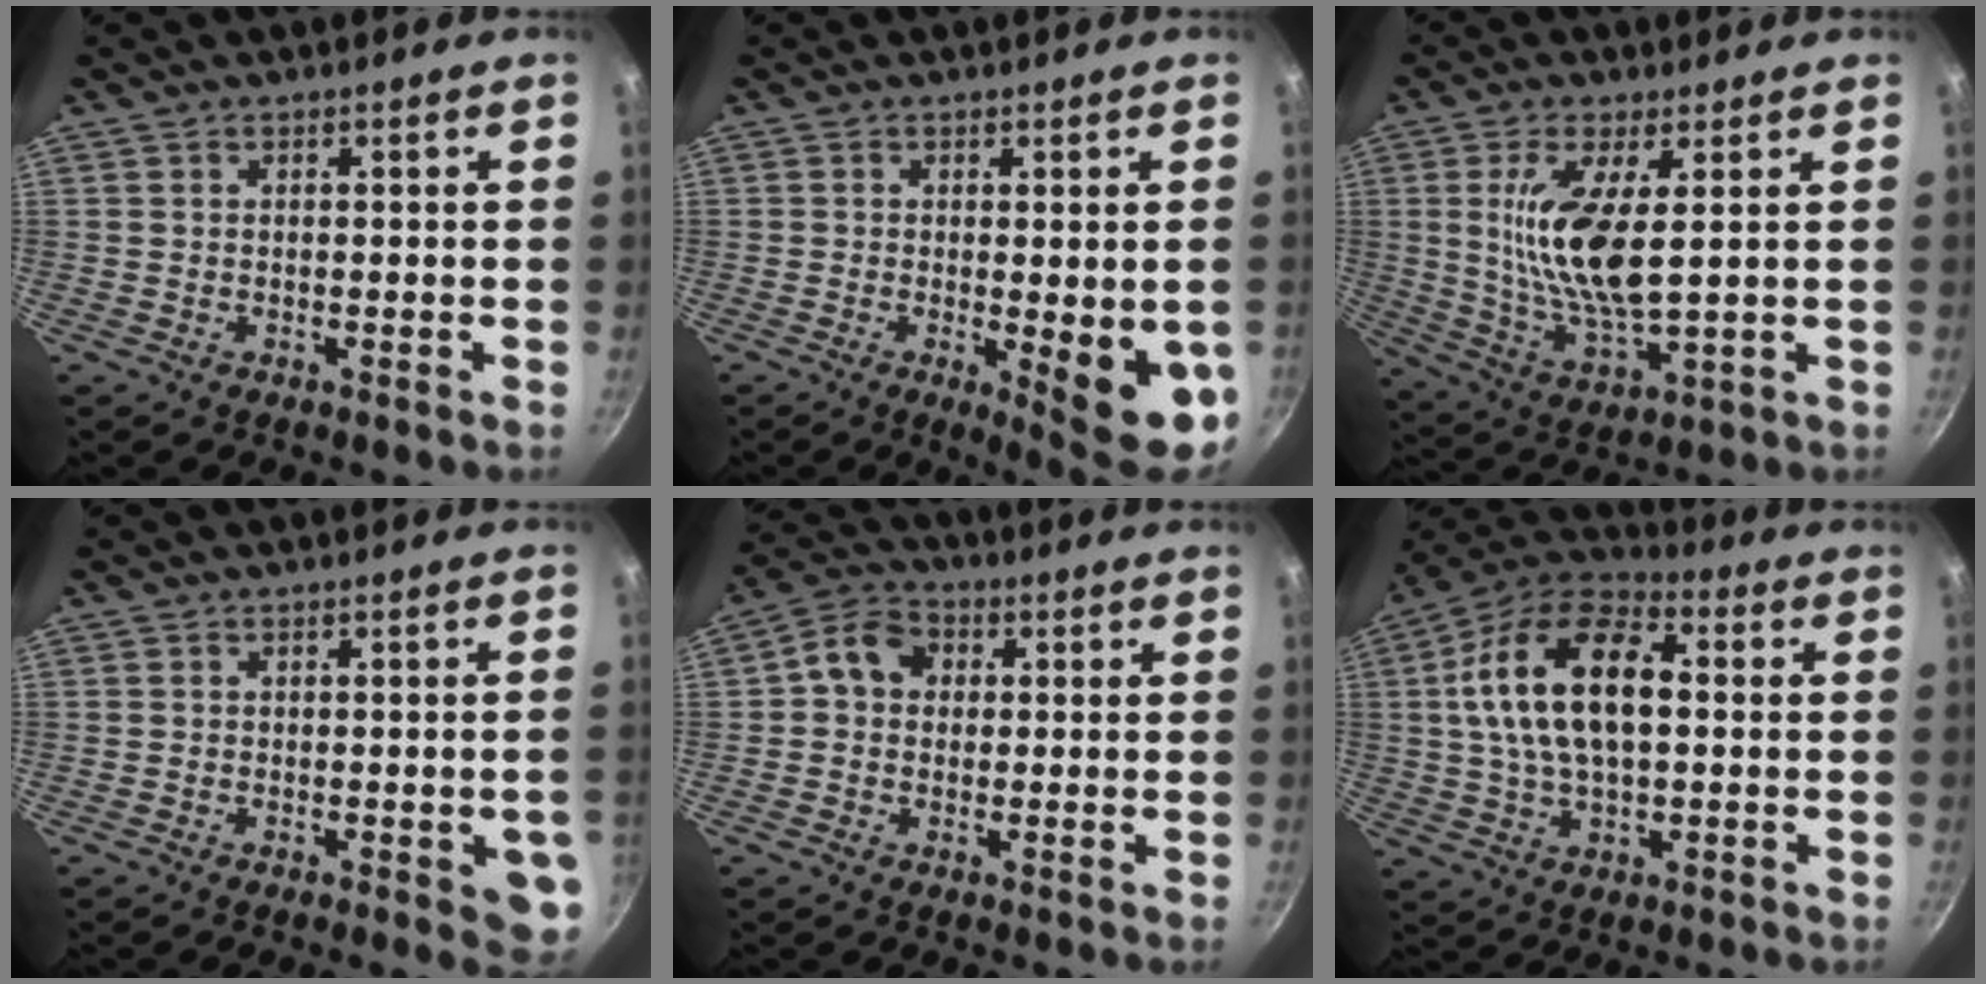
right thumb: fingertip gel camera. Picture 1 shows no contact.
{"total": 10.8, "force": [-1.9, 3.1, 10.2], "torque": [-0.113, -0.012, -0.015]}
{"total": 12.7, "force": [2.7, 4.3, 11.7], "torque": [-0.232, -0.021, 0.058]}
{"total": 6.4, "force": [-1.8, 2.4, 5.6], "torque": [-0.040, 0.004, -0.021]}
{"total": 7.0, "force": [0.8, 5.8, 3.8], "torque": [-0.043, 0.017, -0.004]}
{"total": 18.3, "force": [2.2, 10.2, 15.1], "torque": [-0.261, 0.031, 0.023]}